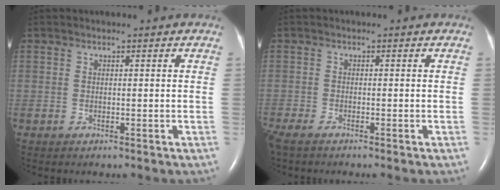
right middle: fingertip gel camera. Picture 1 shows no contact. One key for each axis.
{"total": 3.4, "fx": -2.9, "fy": 0.5, "fz": 1.9, "tx": -0.043, "ty": -0.011, "tz": -0.054}